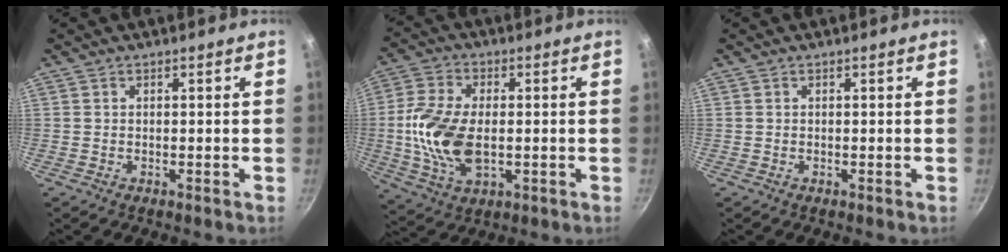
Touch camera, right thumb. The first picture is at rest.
{"total": 13.6, "force": [-0.8, 7.9, 11.0], "torque": [-0.215, 0.005, -0.019]}
{"total": 0.0}